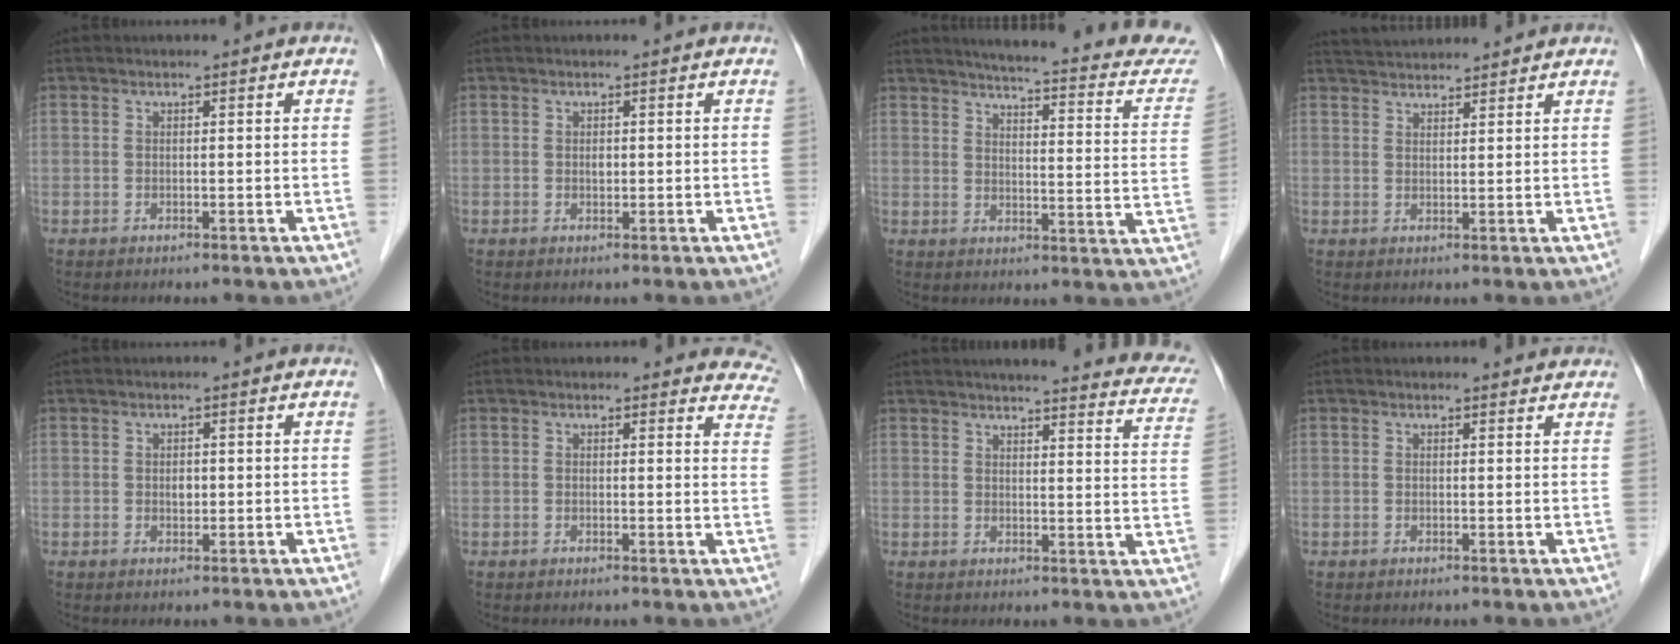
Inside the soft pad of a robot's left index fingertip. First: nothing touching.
{"total": 0.7, "force": [0.1, 0.5, 0.5], "torque": [-0.009, 0.001, 0.000]}
{"total": 20.6, "force": [18.8, 1.5, 8.1], "torque": [-0.100, -0.063, 0.208]}
{"total": 7.0, "force": [6.7, 0.9, 1.7], "torque": [-0.033, 0.038, 0.103]}
{"total": 1.2, "force": [0.1, 0.8, 0.8], "torque": [-0.014, 0.001, 0.002]}
{"total": 7.3, "force": [6.9, 2.5, 0.7], "torque": [0.039, -0.021, 0.031]}
{"total": 21.4, "force": [19.3, 2.9, 8.9], "torque": [-0.100, -0.038, 0.206]}
{"total": 1.6, "force": [1.5, 0.4, 0.1], "torque": [-0.011, 0.001, 0.011]}